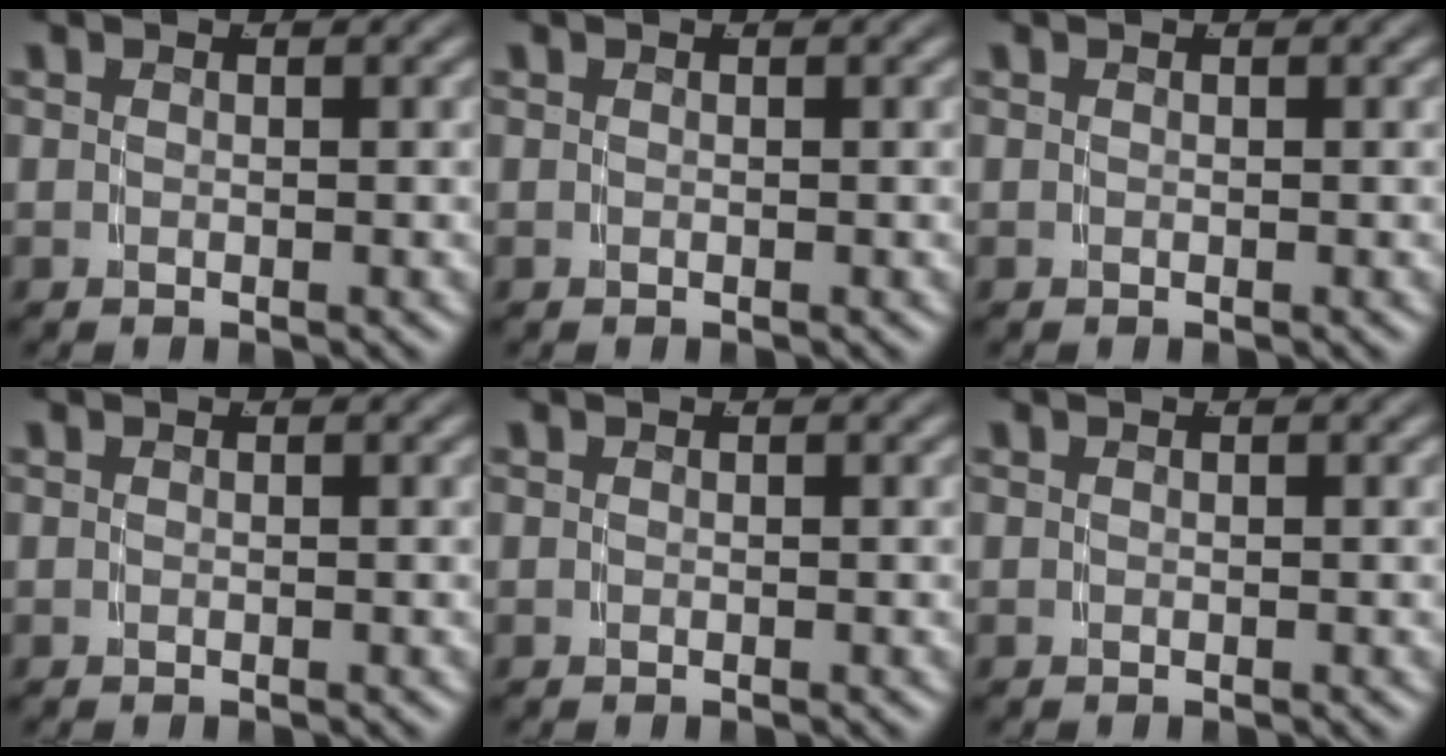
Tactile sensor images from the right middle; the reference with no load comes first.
{"total": 0.0}
{"total": 0.0}
{"total": 0.0}
{"total": 0.0}
{"total": 0.0}